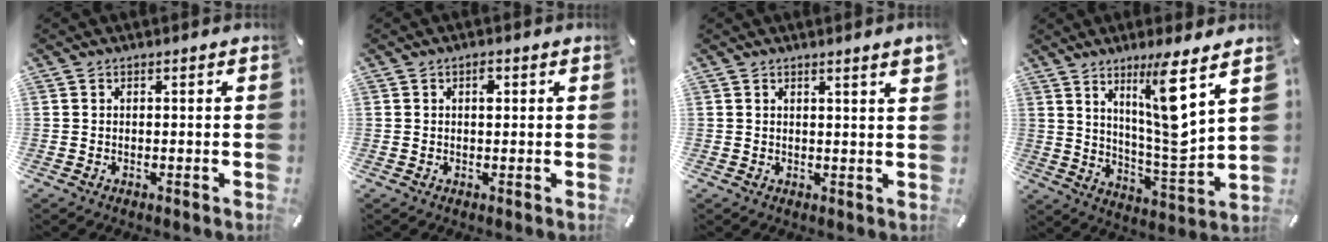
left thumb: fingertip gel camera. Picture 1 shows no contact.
{"total": 1.9, "force": [0.5, 1.0, 1.5], "torque": [-0.017, -0.002, 0.004]}
{"total": 2.8, "force": [1.6, 0.0, 2.2], "torque": [-0.045, -0.002, 0.029]}
{"total": 14.0, "force": [7.5, 1.9, 11.7], "torque": [-0.197, -0.049, 0.114]}